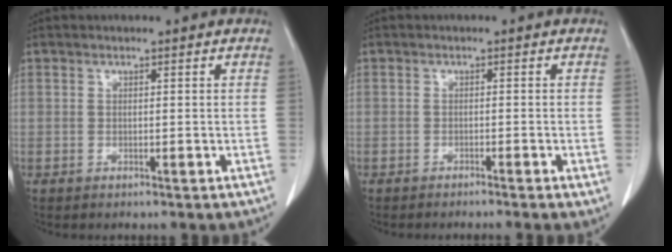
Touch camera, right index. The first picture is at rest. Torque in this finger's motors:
{"motor_torque": [-0.29, -0.26, -0.30, -0.06]}